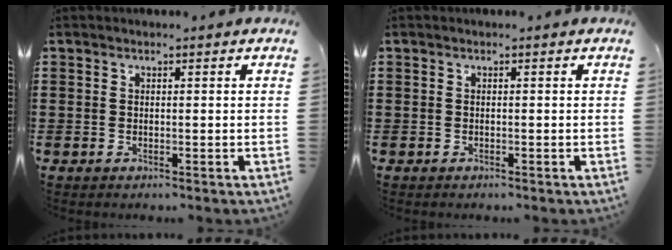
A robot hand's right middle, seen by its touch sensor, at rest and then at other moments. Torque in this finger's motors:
{"motor_torque": [-0.10, 0.04, -0.02, 0.00]}